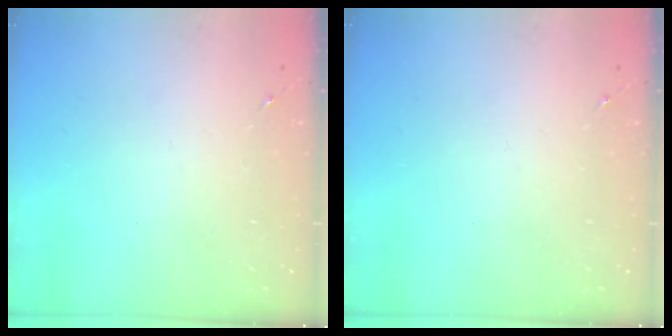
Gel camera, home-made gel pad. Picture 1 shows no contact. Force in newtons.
{"total": 0.0}